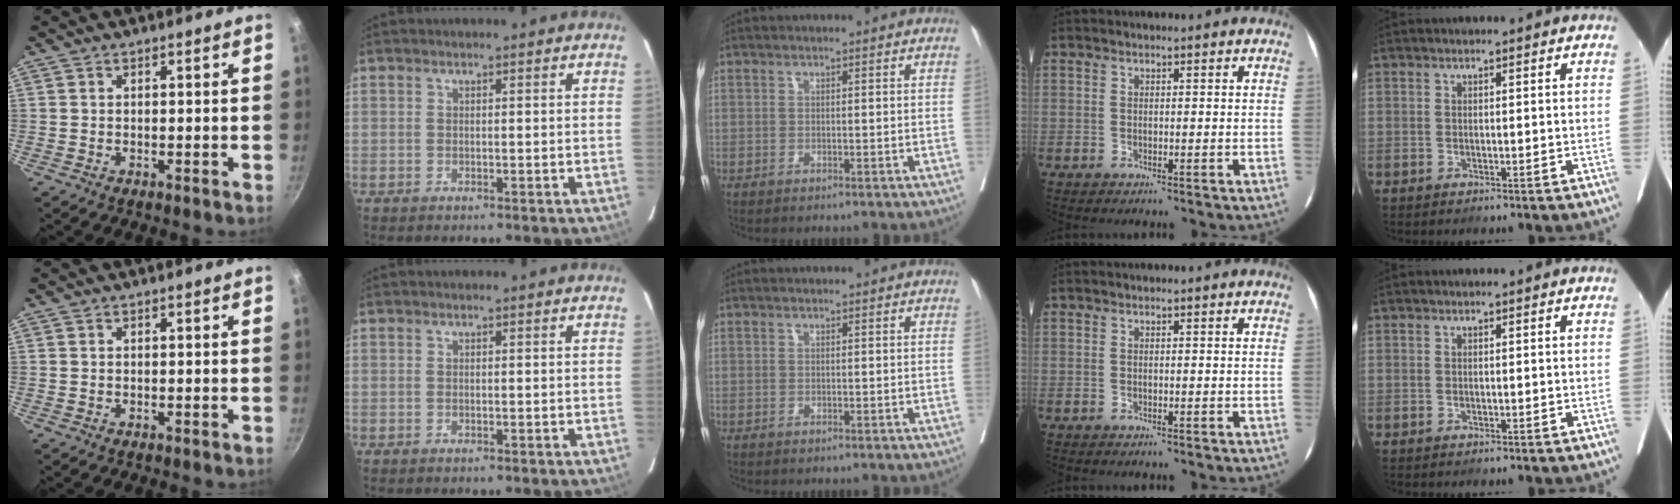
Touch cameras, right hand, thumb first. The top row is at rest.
{}